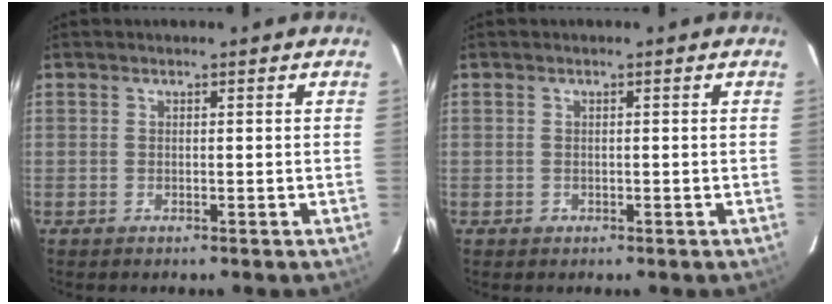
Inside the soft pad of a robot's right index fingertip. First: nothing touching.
{"total": 0.8, "force": [-0.3, 0.7, 0.0], "torque": [0.002, 0.000, -0.002]}